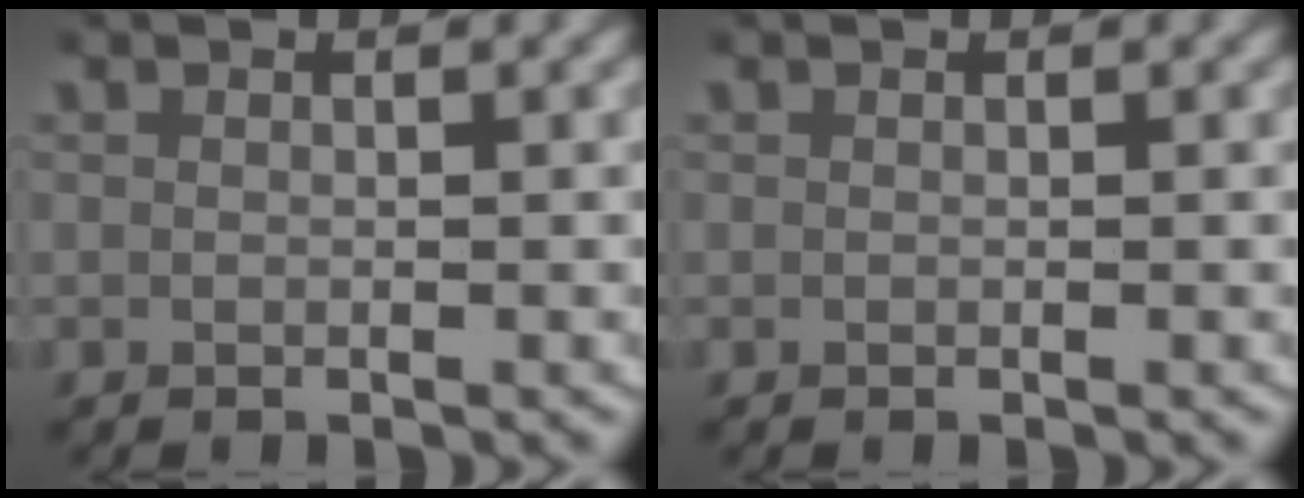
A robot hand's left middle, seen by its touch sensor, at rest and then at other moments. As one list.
[{"total": 0.0}]